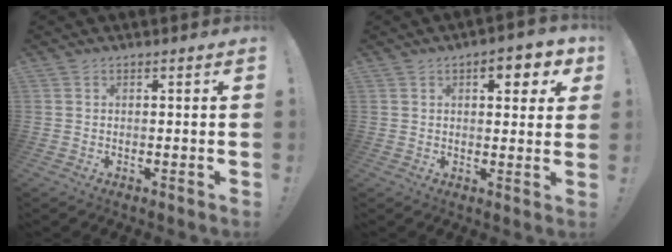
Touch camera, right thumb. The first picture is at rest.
{"total": 6.7, "force": [3.2, 3.1, 5.0], "torque": [-0.046, -0.014, 0.047]}